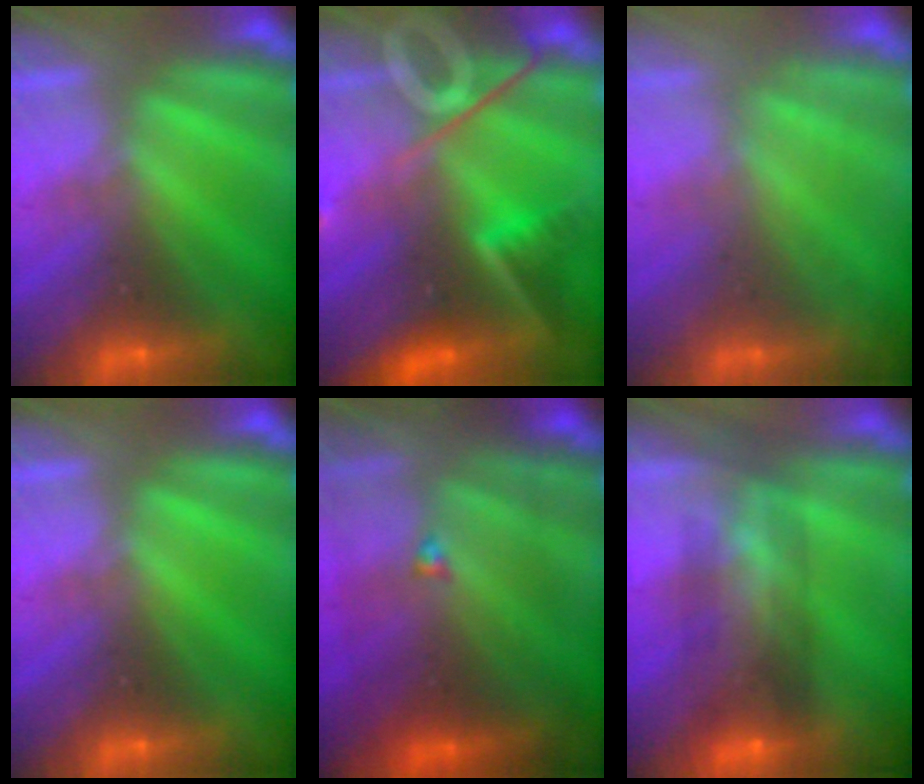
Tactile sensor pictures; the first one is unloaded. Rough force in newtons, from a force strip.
{"total": 10.8}
{"total": 1.9}
{"total": 0.0}
{"total": 7.6}
{"total": 6.9}